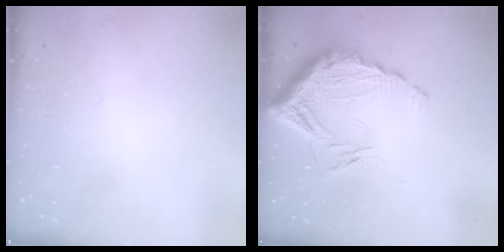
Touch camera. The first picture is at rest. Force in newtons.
{"total": 15.8, "press": 15.7, "slide": 1.1}